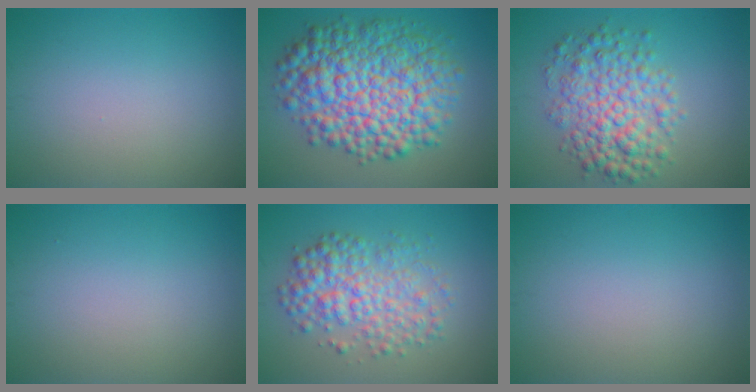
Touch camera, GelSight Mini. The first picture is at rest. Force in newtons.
{"total": 11.9, "press": 11.9, "slide": 0.1}
{"total": 6.4, "press": 6.4, "slide": 0.1}
{"total": 0.0}
{"total": 5.4, "press": 5.4, "slide": 0.0}
{"total": 0.0}